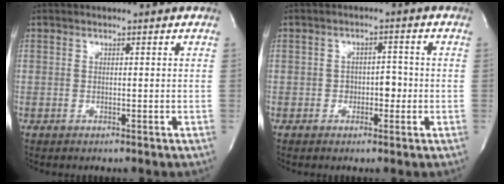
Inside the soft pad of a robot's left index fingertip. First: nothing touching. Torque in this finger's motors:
{"motor_torque": [0.08, 0.00, 0.01, 0.00]}